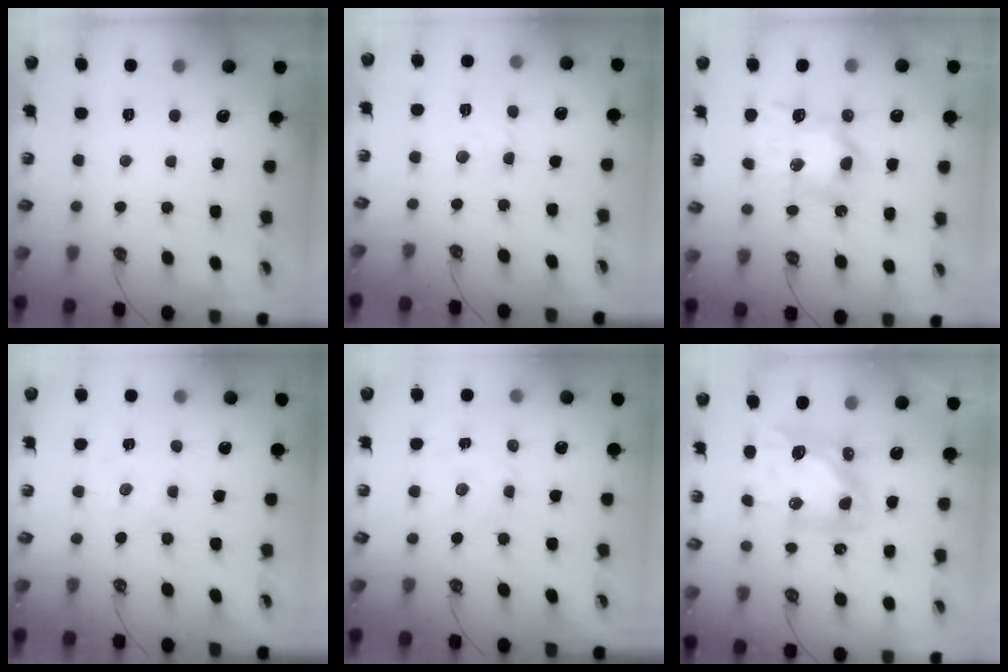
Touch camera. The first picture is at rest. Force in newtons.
{"total": 5.5, "press": 5.4, "slide": 0.7}
{"total": 10.5, "press": 10.5, "slide": 0.5}
{"total": 0.0}
{"total": 2.6, "press": 2.6, "slide": 0.6}
{"total": 12.3, "press": 12.3, "slide": 1.2}